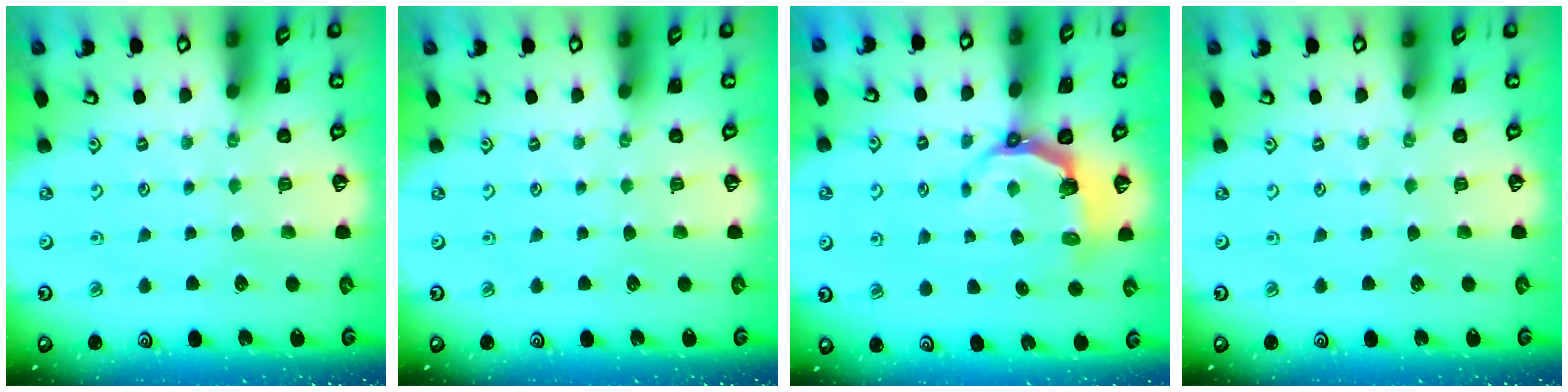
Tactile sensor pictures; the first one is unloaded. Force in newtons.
{"total": 0.0}
{"total": 5.0, "press": 3.4, "slide": 3.7}
{"total": 0.0}